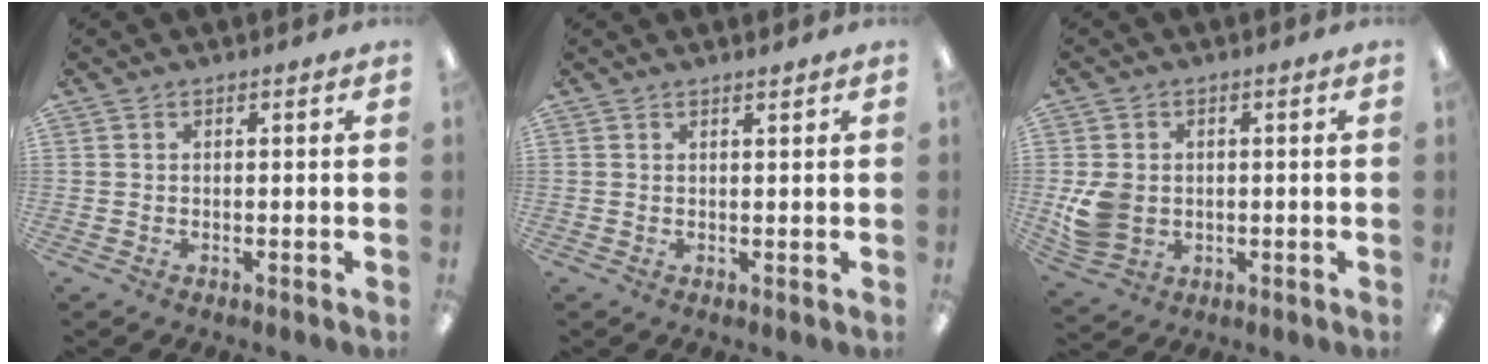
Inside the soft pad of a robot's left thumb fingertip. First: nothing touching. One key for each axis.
{"total": 1.0, "fx": 0.9, "fy": -0.1, "fz": 0.4, "tx": -0.009, "ty": -0.003, "tz": 0.017}
{"total": 7.2, "fx": -0.2, "fy": 6.1, "fz": 3.8, "tx": -0.083, "ty": 0.007, "tz": 0.002}